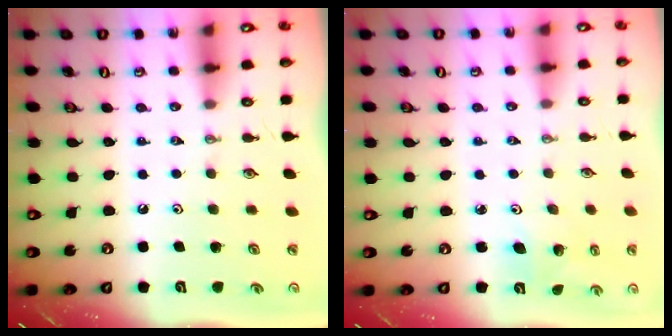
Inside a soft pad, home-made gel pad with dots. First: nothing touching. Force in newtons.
{"total": 5.3, "press": 5.0, "slide": 1.7}